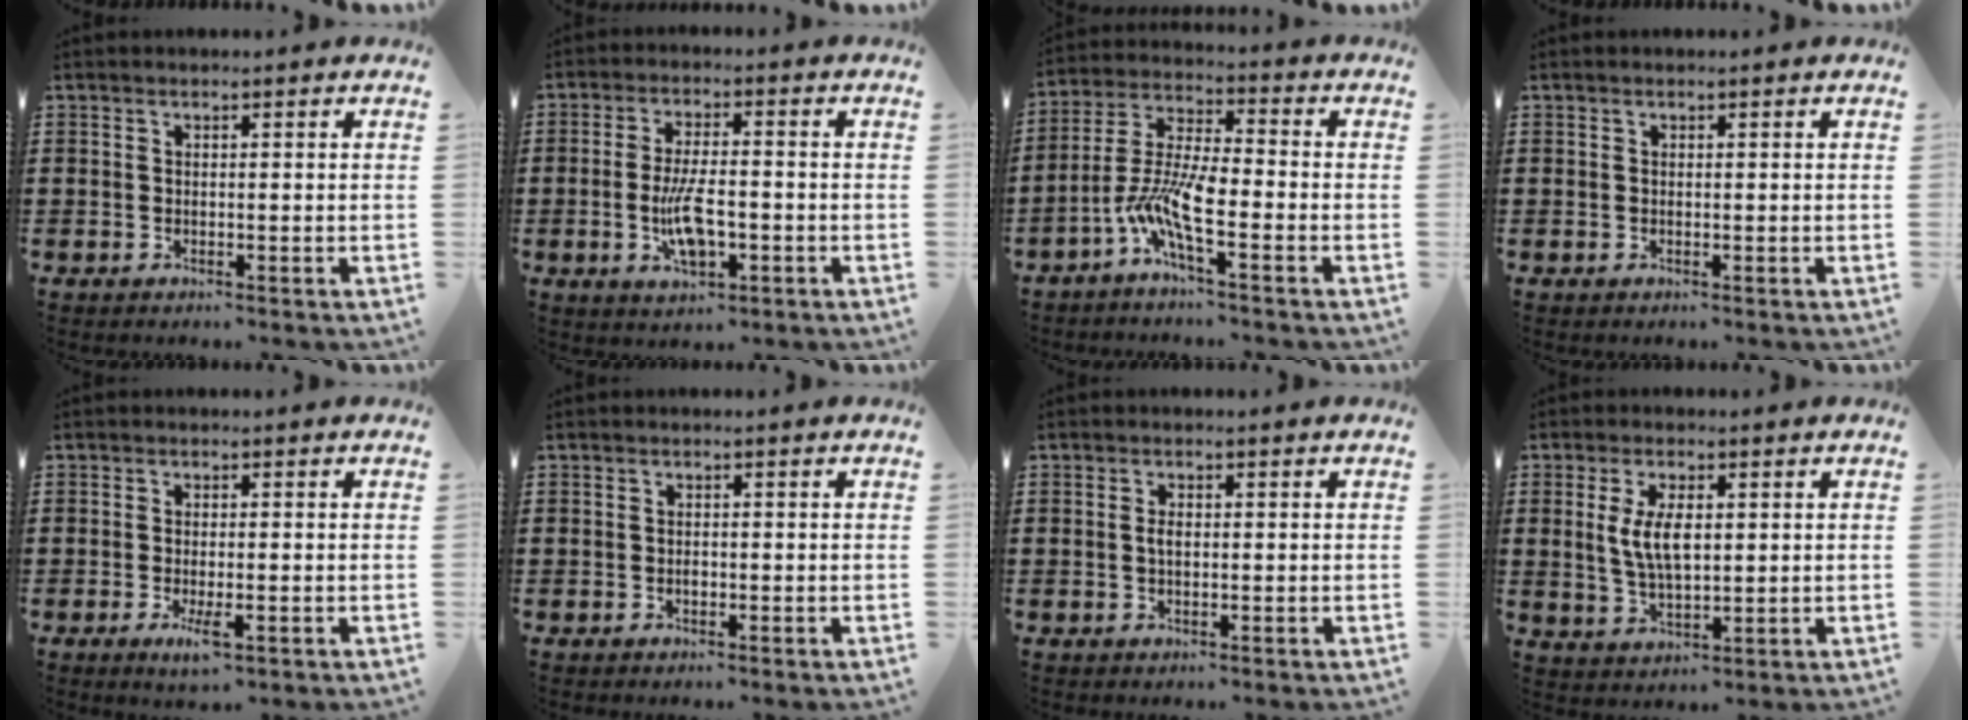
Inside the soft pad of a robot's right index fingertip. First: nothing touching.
{"total": 7.4, "force": [-1.8, 2.8, 6.6], "torque": [-0.139, -0.004, -0.037]}
{"total": 8.2, "force": [-3.6, 2.0, 7.1], "torque": [-0.177, -0.013, -0.076]}
{"total": 0.0}
{"total": 2.9, "force": [-1.2, 0.7, 2.5], "torque": [-0.055, -0.008, -0.024]}
{"total": 0.9, "force": [-0.3, 0.7, 0.5], "torque": [-0.010, -0.001, -0.006]}
{"total": 1.6, "force": [0.0, 0.8, 1.4], "torque": [-0.029, 0.004, -0.002]}
{"total": 6.1, "force": [0.9, 2.8, 5.3], "torque": [-0.101, 0.006, 0.013]}